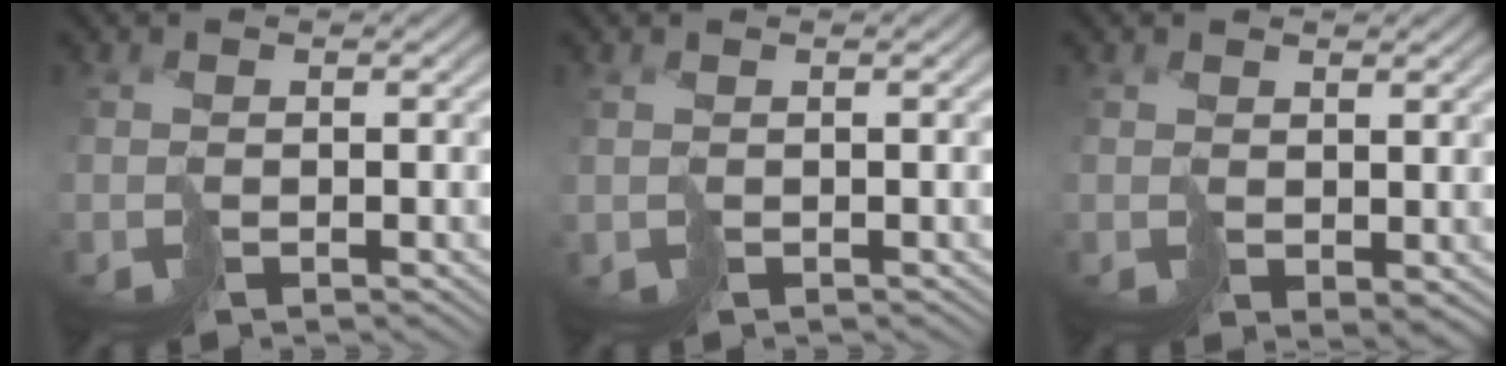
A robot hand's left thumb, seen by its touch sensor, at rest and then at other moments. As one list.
[{"total": 0.9, "force": [0.4, 0.6, 0.5], "torque": [-0.014, -0.005, 0.012]}, {"total": 2.6, "force": [0.5, 1.7, 1.9], "torque": [-0.037, -0.007, 0.017]}]